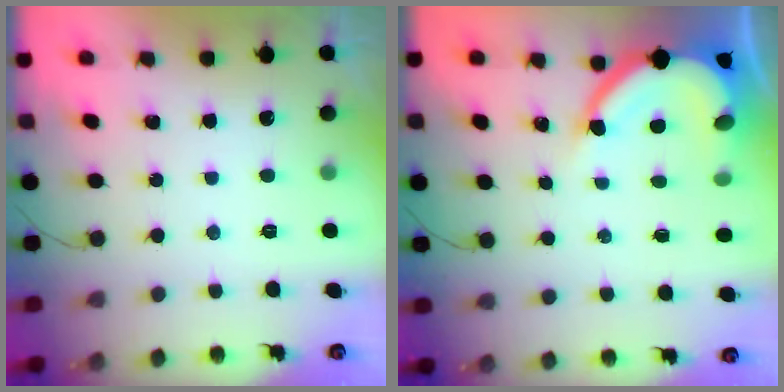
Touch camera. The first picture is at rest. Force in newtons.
{"total": 11.6, "press": 11.5, "slide": 1.5}